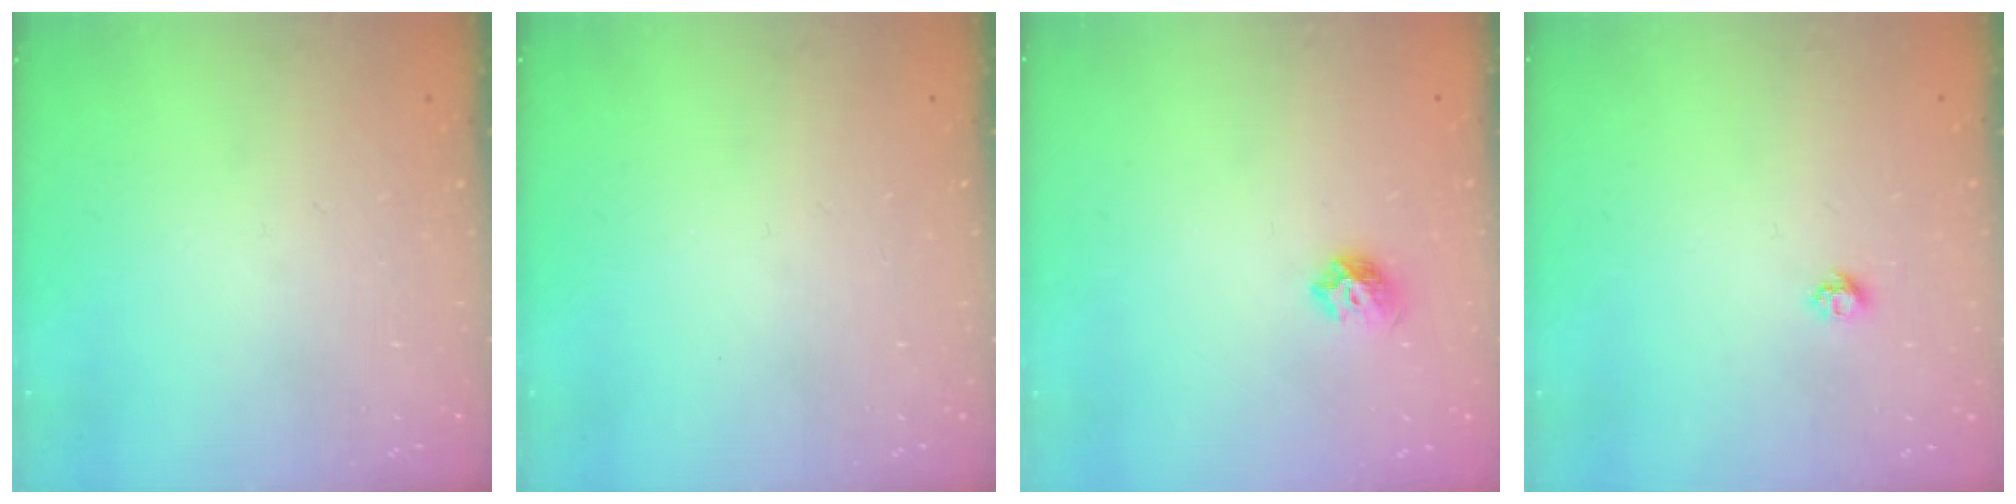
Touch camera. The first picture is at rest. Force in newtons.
{"total": 0.0}
{"total": 6.4, "press": 6.4, "slide": 0.8}
{"total": 4.3, "press": 4.3, "slide": 0.5}